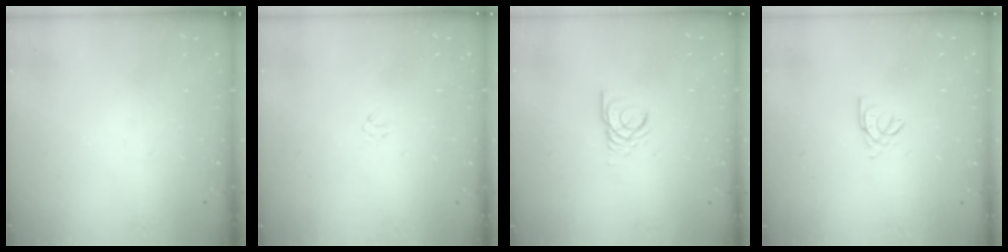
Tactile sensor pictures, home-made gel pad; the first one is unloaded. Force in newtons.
{"total": 1.3, "press": 1.3, "slide": 0.4}
{"total": 3.0, "press": 2.9, "slide": 0.3}
{"total": 2.3, "press": 2.3, "slide": 0.5}